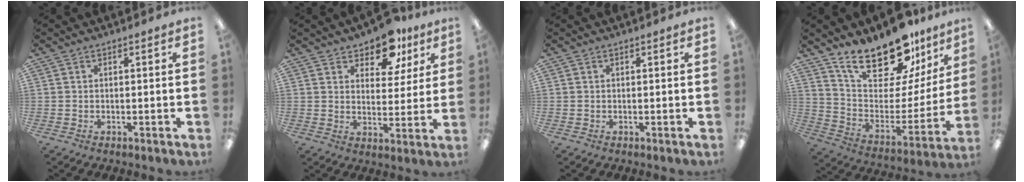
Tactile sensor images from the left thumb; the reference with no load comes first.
{"total": 10.5, "force": [7.8, 5.4, 4.5], "torque": [-0.062, -0.038, 0.139]}
{"total": 0.0}
{"total": 21.2, "force": [17.0, 8.2, 9.6], "torque": [-0.158, -0.118, 0.299]}